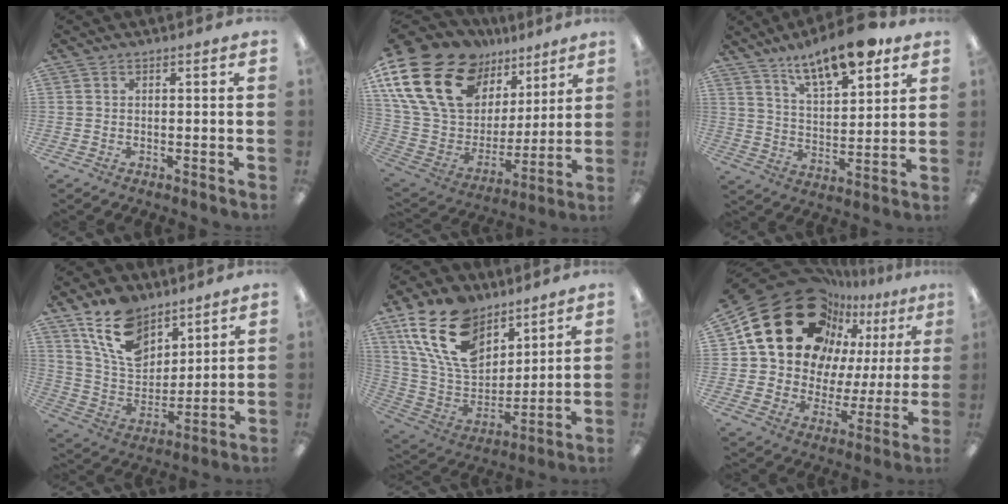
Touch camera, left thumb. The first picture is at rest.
{"total": 23.6, "force": [13.1, 14.7, 13.0], "torque": [-0.290, -0.070, 0.252]}
{"total": 14.4, "force": [10.9, 4.7, 8.1], "torque": [-0.125, -0.055, 0.186]}
{"total": 15.8, "force": [10.4, 9.3, 7.4], "torque": [-0.139, -0.045, 0.199]}
{"total": 20.4, "force": [11.8, 12.7, 10.9], "torque": [-0.232, -0.046, 0.218]}
{"total": 23.2, "force": [13.2, 15.3, 11.4], "torque": [-0.199, -0.078, 0.255]}